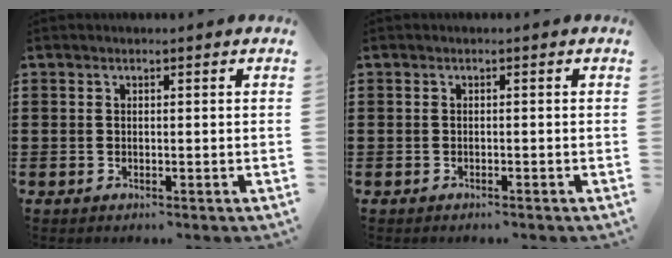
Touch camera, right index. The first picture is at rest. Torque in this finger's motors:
{"motor_torque": [0.07, -0.01, 0.00, 0.00]}